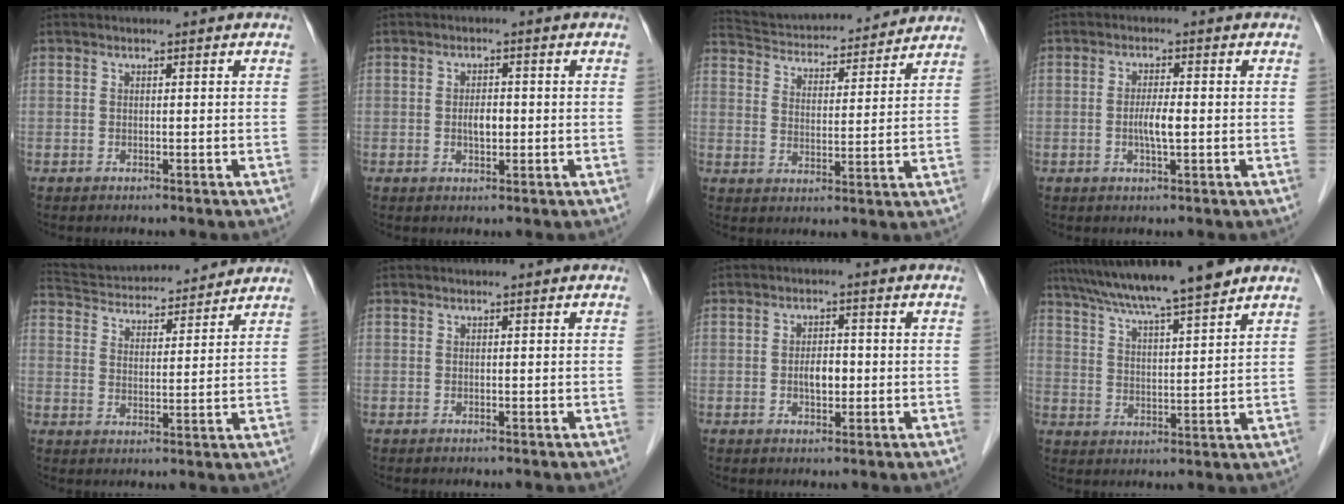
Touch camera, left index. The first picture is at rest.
{"total": 2.5, "force": [-0.4, 1.1, 2.2], "torque": [-0.040, 0.002, -0.005]}
{"total": 17.8, "force": [16.8, 3.3, 4.9], "torque": [-0.086, 0.026, 0.245]}
{"total": 3.1, "force": [-0.5, 0.3, 3.1], "torque": [-0.061, -0.003, -0.010]}
{"total": 16.0, "force": [15.1, 2.8, 4.4], "torque": [-0.083, 0.034, 0.234]}
{"total": 0.0}
{"total": 3.2, "force": [-0.5, 1.6, 2.7], "torque": [-0.047, 0.003, -0.008]}
{"total": 13.8, "force": [11.4, -0.1, 7.7], "torque": [-0.133, 0.020, 0.181]}